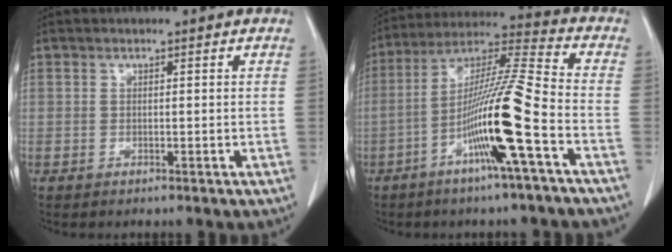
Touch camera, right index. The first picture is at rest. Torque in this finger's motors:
{"motor_torque": [2.14, 0.00, 1.05, 0.21]}